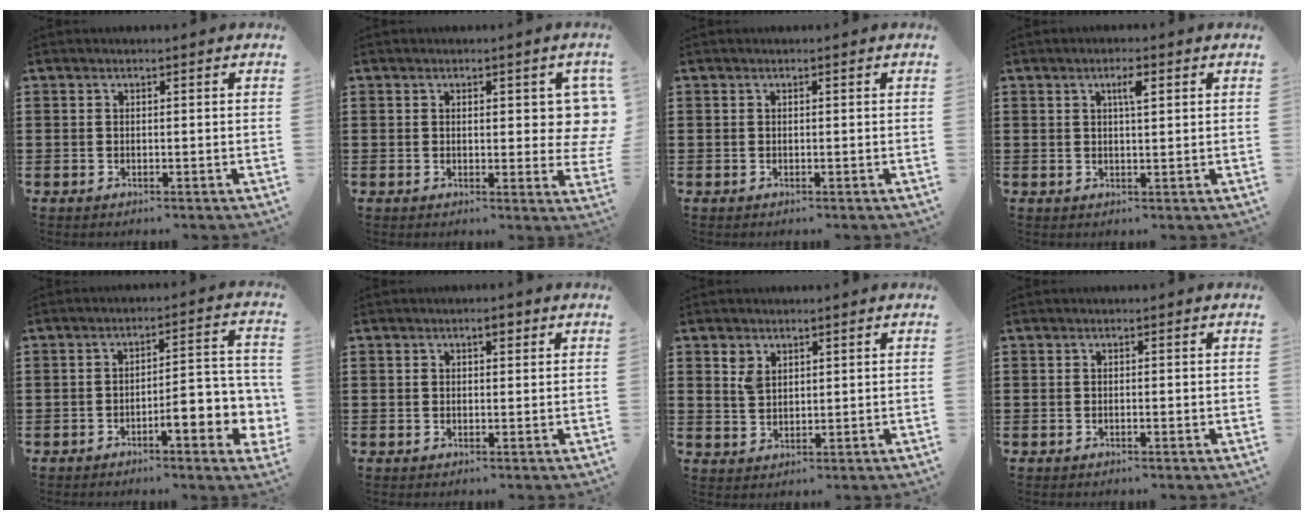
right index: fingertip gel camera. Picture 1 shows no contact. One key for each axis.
{"total": 5.0, "fx": 1.1, "fy": 2.2, "fz": 4.4, "tx": -0.046, "ty": -0.005, "tz": 0.010}
{"total": 0.0}
{"total": 2.7, "fx": 1.1, "fy": 0.6, "fz": 2.4, "tx": -0.041, "ty": 0.003, "tz": 0.014}
{"total": 6.9, "fx": -3.0, "fy": 1.5, "fz": 6.0, "tx": -0.082, "ty": -0.015, "tz": -0.055}
{"total": 1.8, "fx": 0.9, "fy": 0.9, "fz": 1.3, "tx": -0.020, "ty": 0.004, "tz": 0.012}
{"total": 2.8, "fx": 1.8, "fy": 1.7, "fz": 1.3, "tx": -0.031, "ty": 0.005, "tz": 0.035}
{"total": 0.0}